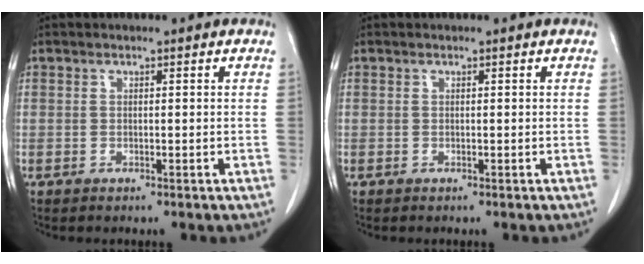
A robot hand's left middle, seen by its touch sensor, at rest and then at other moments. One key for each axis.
{"total": 0.0}